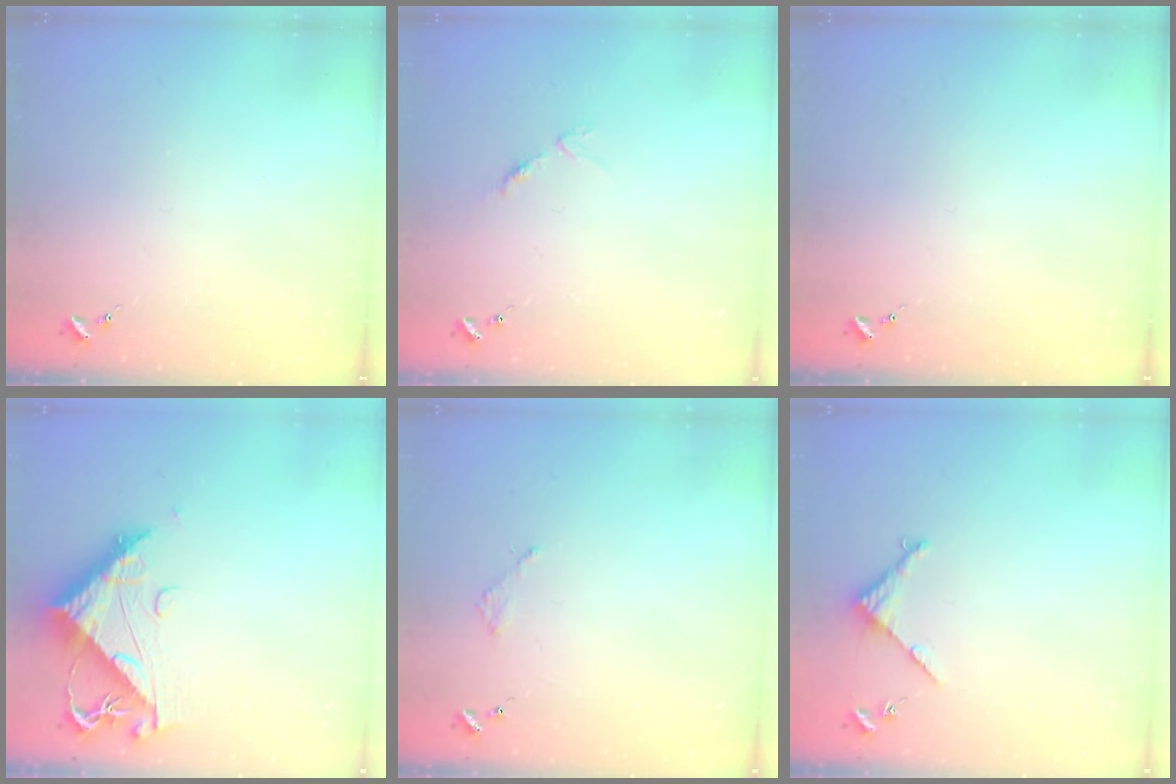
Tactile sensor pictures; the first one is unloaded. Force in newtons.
{"total": 3.2, "press": 3.2, "slide": 0.4}
{"total": 0.0}
{"total": 10.1, "press": 10.0, "slide": 1.0}
{"total": 2.0, "press": 2.0, "slide": 0.3}
{"total": 3.4, "press": 3.4, "slide": 0.4}